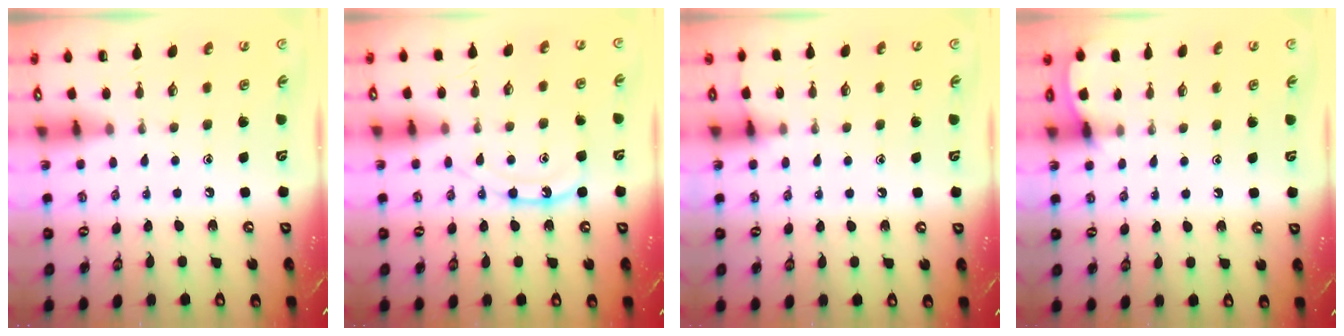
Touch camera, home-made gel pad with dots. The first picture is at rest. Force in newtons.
{"total": 11.6, "press": 11.6, "slide": 1.0}
{"total": 4.2, "press": 4.2, "slide": 0.6}
{"total": 2.6, "press": 2.6, "slide": 0.3}